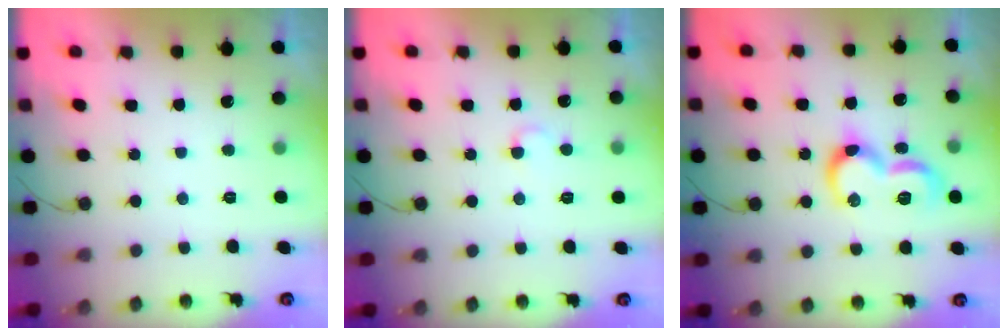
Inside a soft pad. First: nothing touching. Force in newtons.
{"total": 3.3, "press": 3.3, "slide": 0.4}
{"total": 12.6, "press": 12.6, "slide": 1.2}